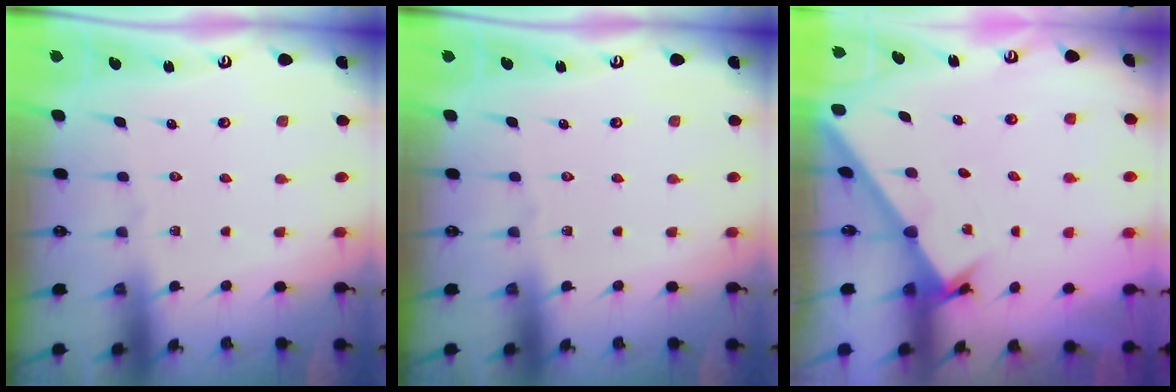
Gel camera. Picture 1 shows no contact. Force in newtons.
{"total": 0.0}
{"total": 1.7, "press": 1.7, "slide": 0.2}